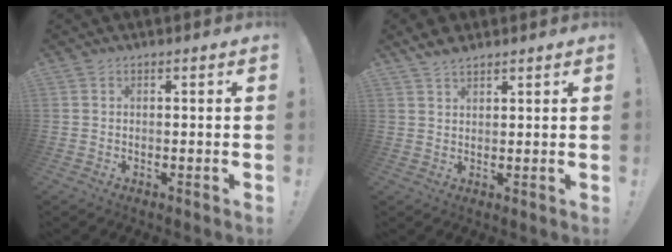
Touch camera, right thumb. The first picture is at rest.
{"total": 3.7, "force": [3.1, 1.5, 1.2], "torque": [-0.015, -0.016, 0.059]}